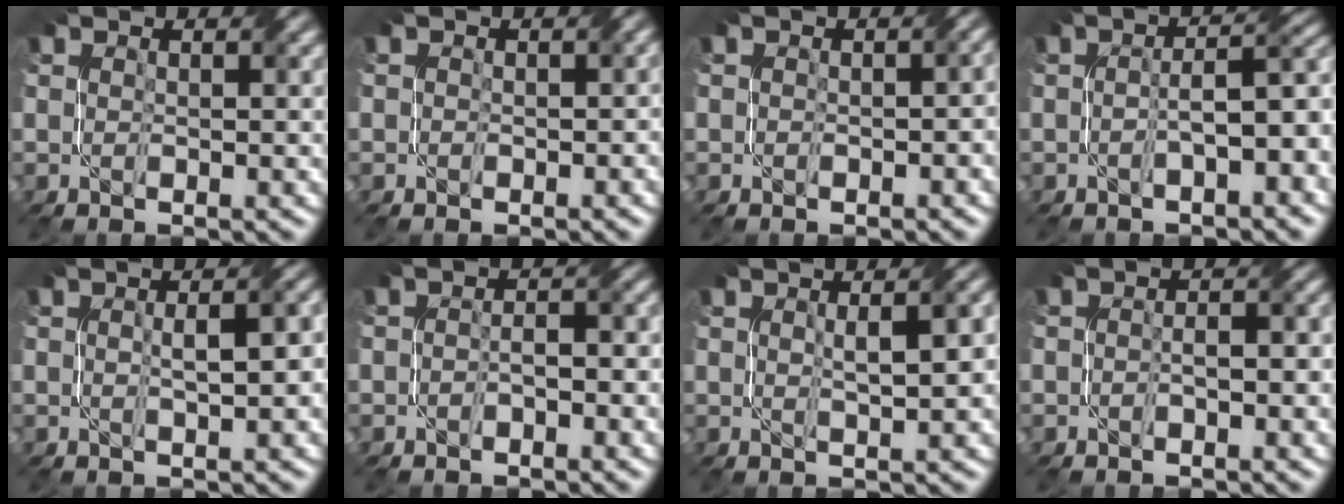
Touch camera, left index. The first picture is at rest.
{"total": 1.2, "force": [0.1, 1.0, 0.6], "torque": [-0.009, -0.004, -0.004]}
{"total": 2.5, "force": [0.1, 1.7, 1.8], "torque": [-0.014, -0.004, 0.000]}
{"total": 5.8, "force": [-1.5, 1.7, 5.3], "torque": [-0.073, 0.015, -0.025]}
{"total": 4.2, "force": [0.2, 1.3, 4.0], "torque": [-0.042, 0.018, 0.003]}
{"total": 2.8, "force": [-1.0, 1.3, 2.2], "torque": [-0.033, 0.002, -0.014]}
{"total": 4.6, "force": [0.7, 1.3, 4.4], "torque": [-0.045, 0.019, 0.007]}
{"total": 3.1, "force": [-0.5, 1.6, 2.6], "torque": [-0.035, 0.007, -0.016]}